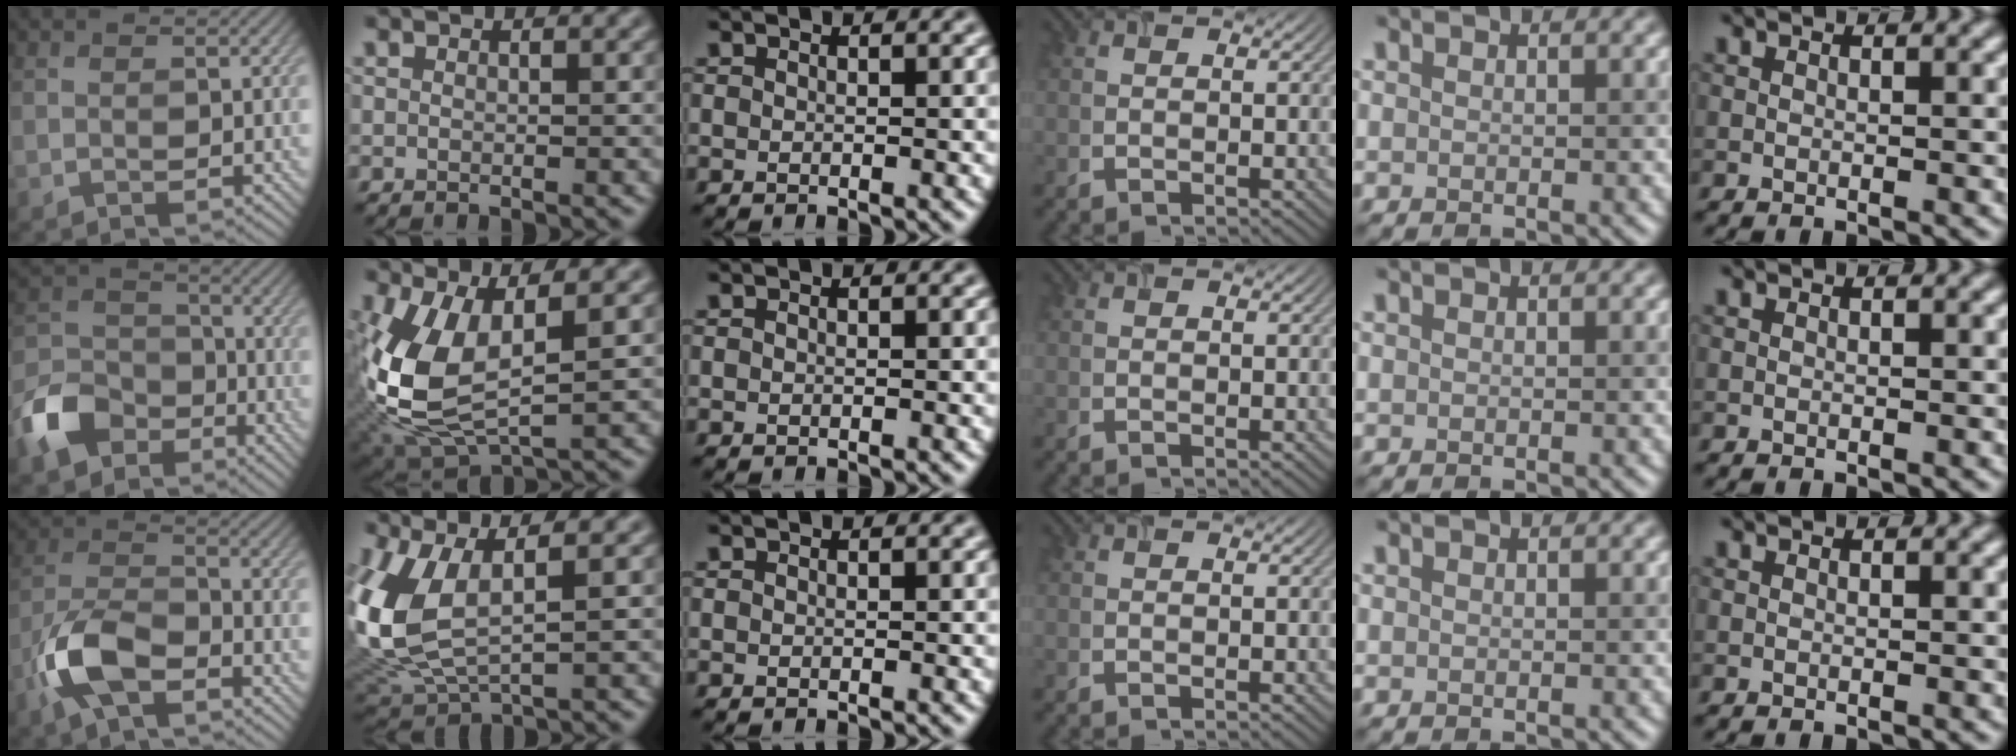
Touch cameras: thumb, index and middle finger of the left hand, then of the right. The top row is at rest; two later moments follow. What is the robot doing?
{"motion": "insert", "object": "airpods case & airpods"}